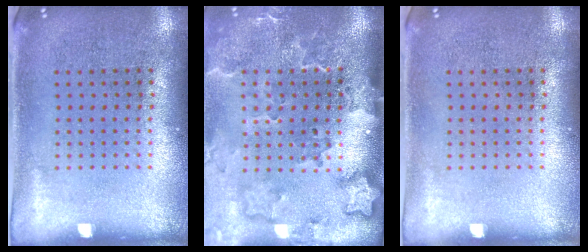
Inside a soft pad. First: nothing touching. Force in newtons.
{"total": 3.0, "press": 2.3, "slide": 1.9}
{"total": 0.0}